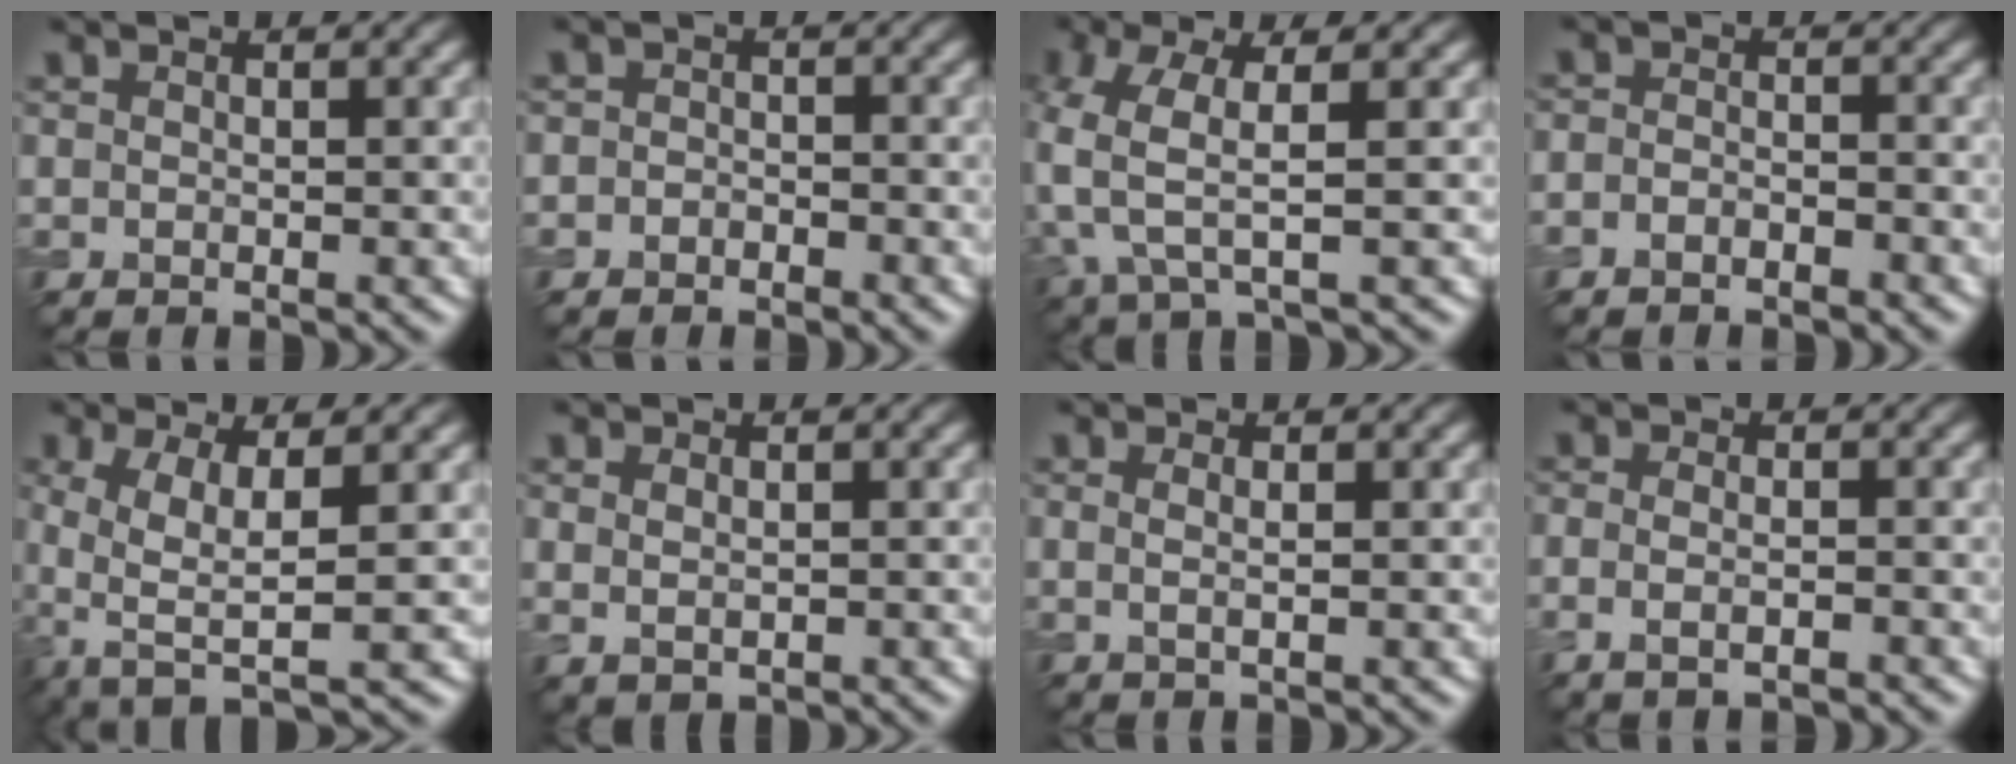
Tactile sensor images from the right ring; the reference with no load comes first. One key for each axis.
{"total": 1.2, "fx": -0.9, "fy": 0.8, "fz": 0.3, "tx": -0.001, "ty": 0.004, "tz": -0.018}
{"total": 5.8, "fx": 0.0, "fy": 2.4, "fz": 5.3, "tx": -0.144, "ty": -0.007, "tz": -0.002}
{"total": 1.8, "fx": -1.5, "fy": 0.8, "fz": 0.7, "tx": -0.013, "ty": 0.002, "tz": -0.032}
{"total": 5.6, "fx": -1.0, "fy": 1.9, "fz": 5.2, "tx": -0.107, "ty": -0.005, "tz": -0.019}
{"total": 1.4, "fx": 0.3, "fy": 0.8, "fz": 1.1, "tx": -0.023, "ty": -0.004, "tz": 0.011}
{"total": 1.2, "fx": 0.1, "fy": 0.4, "fz": 1.1, "tx": -0.019, "ty": -0.003, "tz": -0.002}
{"total": 2.1, "fx": -1.0, "fy": 0.8, "fz": 1.7, "tx": -0.030, "ty": -0.004, "tz": -0.019}